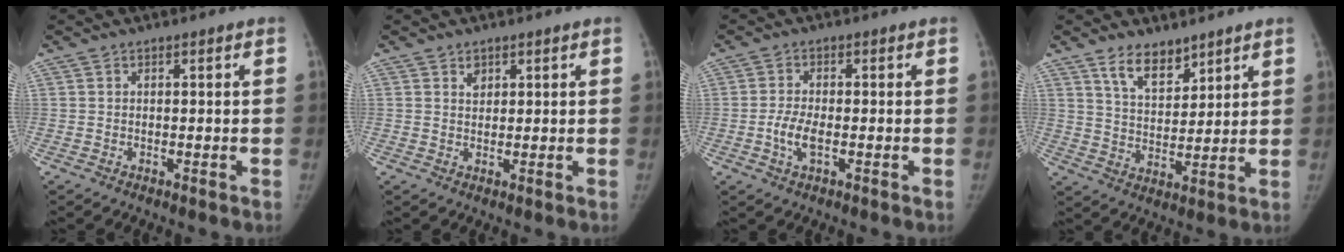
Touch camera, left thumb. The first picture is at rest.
{"total": 1.8, "force": [1.1, 1.2, 0.7], "torque": [0.002, -0.006, 0.017]}
{"total": 4.2, "force": [-1.2, 1.8, 3.6], "torque": [-0.077, 0.005, -0.025]}
{"total": 7.7, "force": [5.6, 3.8, 3.7], "torque": [-0.036, -0.044, 0.104]}